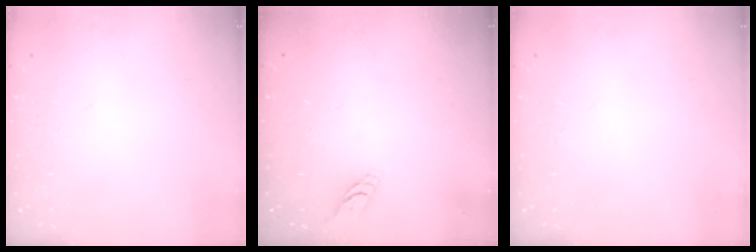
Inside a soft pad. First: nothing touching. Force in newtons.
{"total": 4.9, "press": 4.8, "slide": 0.6}
{"total": 0.0}